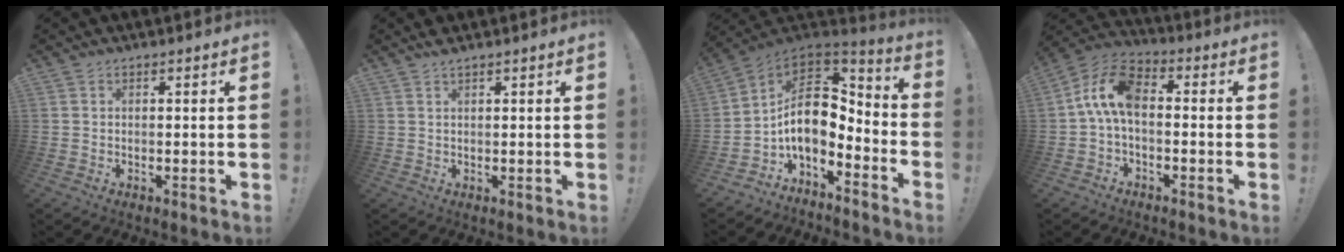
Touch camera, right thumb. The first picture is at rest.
{"total": 1.5, "force": [1.4, 0.1, 0.7], "torque": [-0.006, -0.008, 0.023]}
{"total": 14.4, "force": [1.3, 9.2, 11.0], "torque": [-0.188, -0.015, 0.026]}
{"total": 10.9, "force": [0.3, 5.9, 9.2], "torque": [-0.172, 0.011, 0.008]}